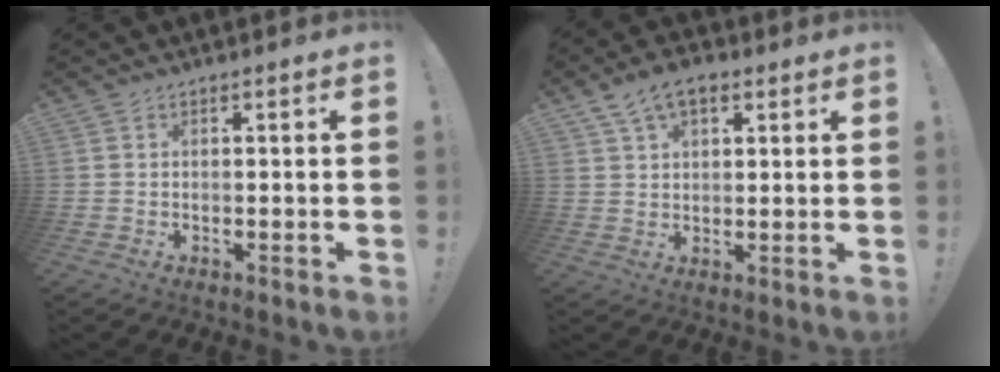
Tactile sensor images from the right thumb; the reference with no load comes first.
{"total": 8.1, "force": [4.3, 4.8, 4.9], "torque": [-0.086, -0.005, 0.083]}